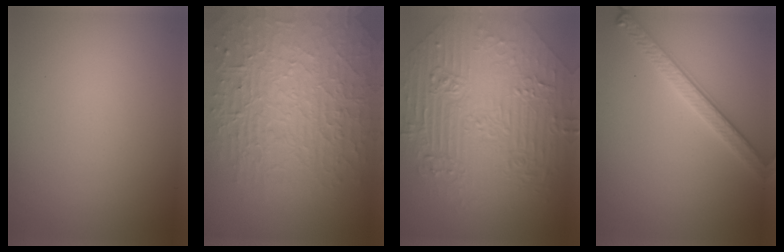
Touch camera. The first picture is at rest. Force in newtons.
{"total": 10.3, "press": 6.8, "slide": 7.7}
{"total": 10.8, "press": 7.5, "slide": 7.7}
{"total": 2.8, "press": 2.6, "slide": 1.0}